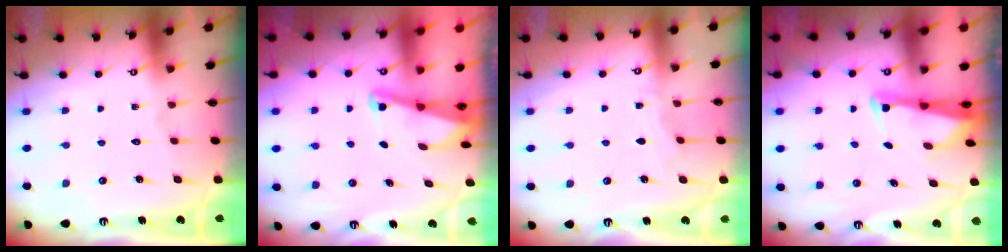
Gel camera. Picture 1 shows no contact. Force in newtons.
{"total": 2.1, "press": 2.1, "slide": 0.4}
{"total": 2.5, "press": 2.5, "slide": 0.3}
{"total": 2.8, "press": 2.7, "slide": 0.6}